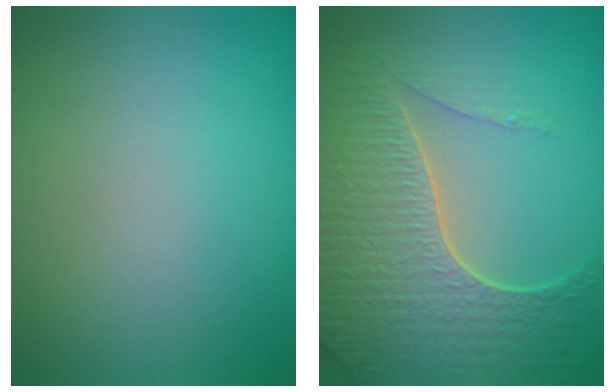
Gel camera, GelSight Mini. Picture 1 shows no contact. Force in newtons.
{"total": 7.1, "press": 5.2, "slide": 4.9}